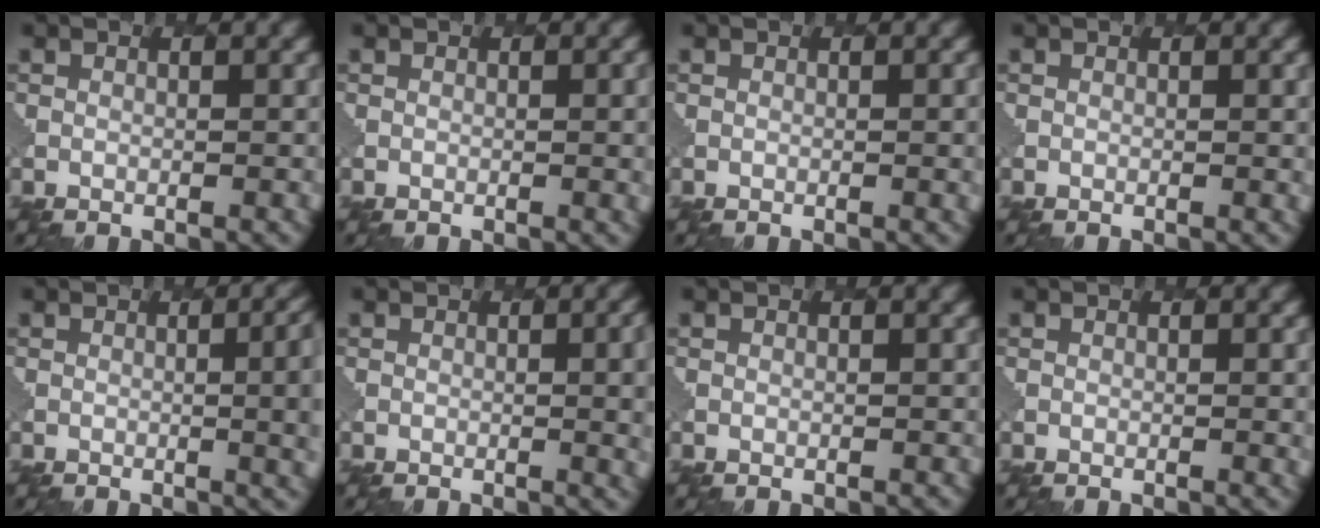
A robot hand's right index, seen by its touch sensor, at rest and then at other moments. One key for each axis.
{"total": 2.8, "fx": 0.1, "fy": 1.1, "fz": 2.5, "tx": -0.018, "ty": 0.003, "tz": -0.001}
{"total": 2.0, "fx": 0.1, "fy": 0.8, "fz": 1.8, "tx": -0.010, "ty": 0.003, "tz": -0.001}
{"total": 1.3, "fx": 0.3, "fy": 0.5, "fz": 1.2, "tx": -0.007, "ty": 0.002, "tz": 0.002}
{"total": 8.4, "fx": 0.1, "fy": 4.2, "fz": 7.3, "tx": -0.033, "ty": 0.007, "tz": -0.002}
{"total": 5.3, "fx": 0.2, "fy": 2.1, "fz": 4.8, "tx": -0.033, "ty": 0.002, "tz": 0.001}
{"total": 0.0}
{"total": 2.1, "fx": 0.2, "fy": 0.7, "fz": 1.9, "tx": -0.013, "ty": 0.002, "tz": -0.001}